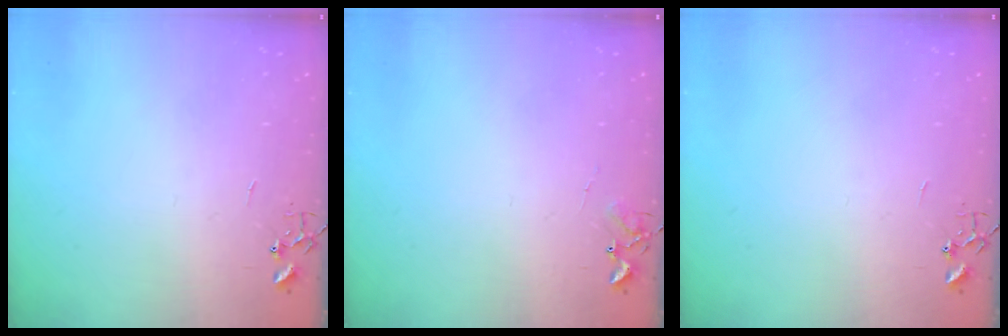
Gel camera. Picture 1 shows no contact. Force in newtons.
{"total": 6.1, "press": 6.0, "slide": 0.6}
{"total": 0.0}